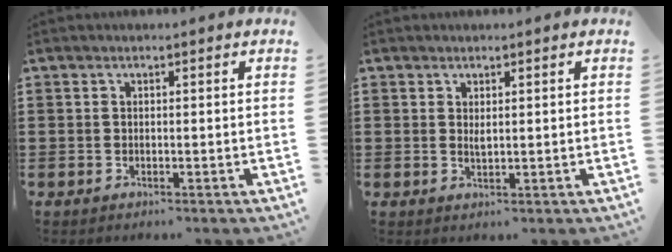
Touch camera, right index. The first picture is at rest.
{"total": 1.3, "force": [0.6, 0.4, 1.1], "torque": [-0.022, 0.003, 0.009]}